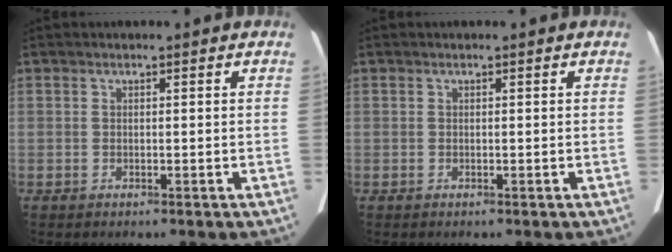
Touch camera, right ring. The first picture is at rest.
{"total": 0.0}